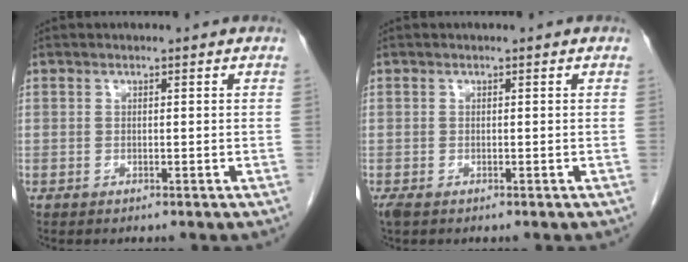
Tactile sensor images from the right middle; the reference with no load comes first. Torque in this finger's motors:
{"motor_torque": [0.27, -0.03, 0.04, 0.02]}